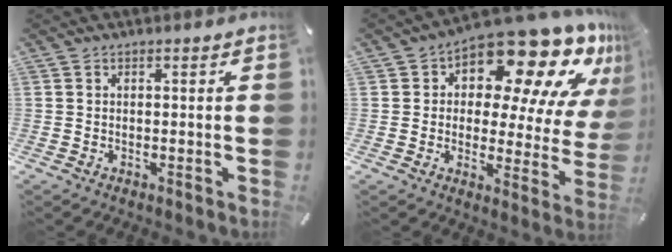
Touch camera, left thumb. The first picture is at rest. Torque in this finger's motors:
{"motor_torque": [2.51, 2.51, 1.56, -1.22, 0.20]}